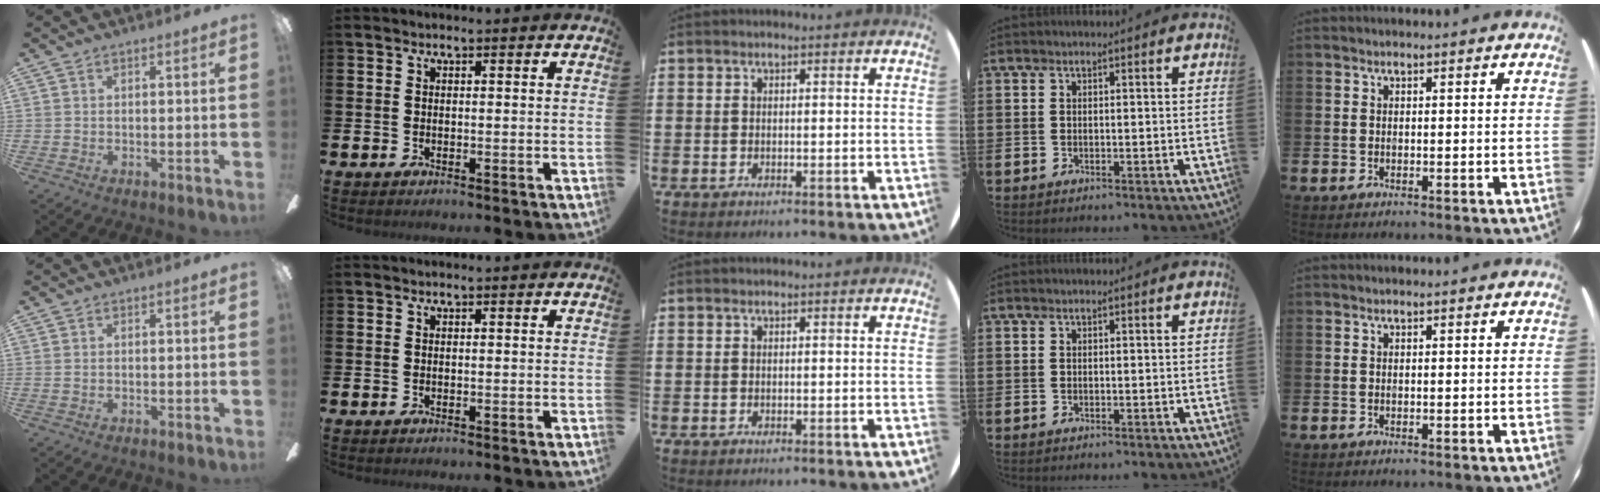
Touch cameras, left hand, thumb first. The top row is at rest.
{}